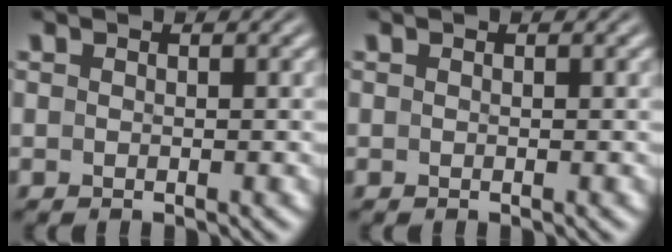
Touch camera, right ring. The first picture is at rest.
{"total": 0.0}